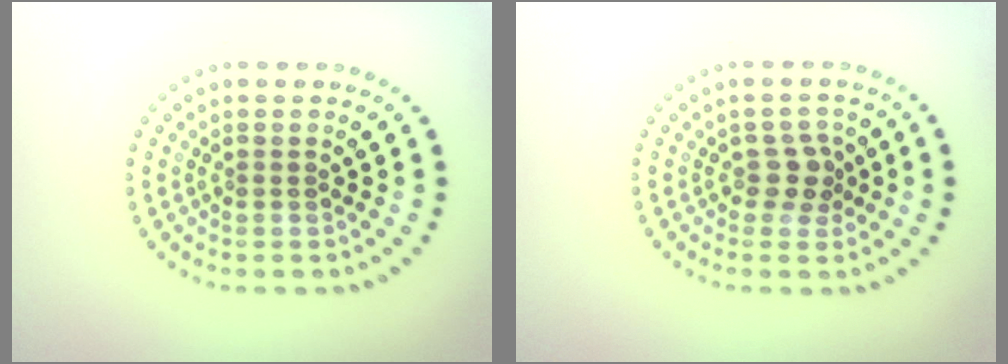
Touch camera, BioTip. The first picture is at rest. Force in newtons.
{"total": 1.8, "press": 1.6, "slide": 0.9}